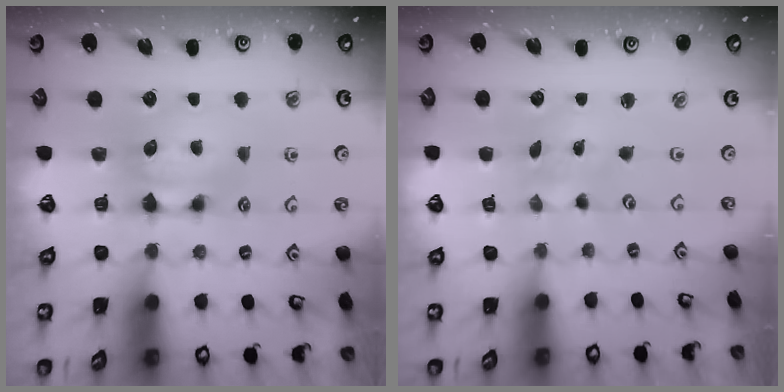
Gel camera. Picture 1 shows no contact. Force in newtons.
{"total": 6.9, "press": 6.9, "slide": 0.4}